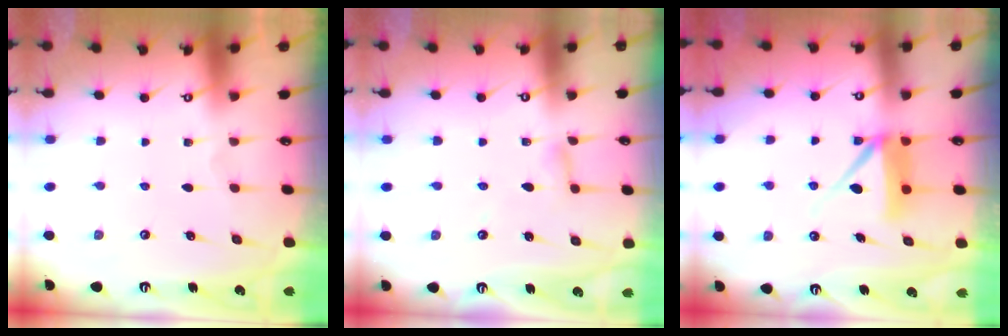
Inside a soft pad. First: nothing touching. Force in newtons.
{"total": 2.6, "press": 2.6, "slide": 0.3}
{"total": 7.9, "press": 7.8, "slide": 0.7}